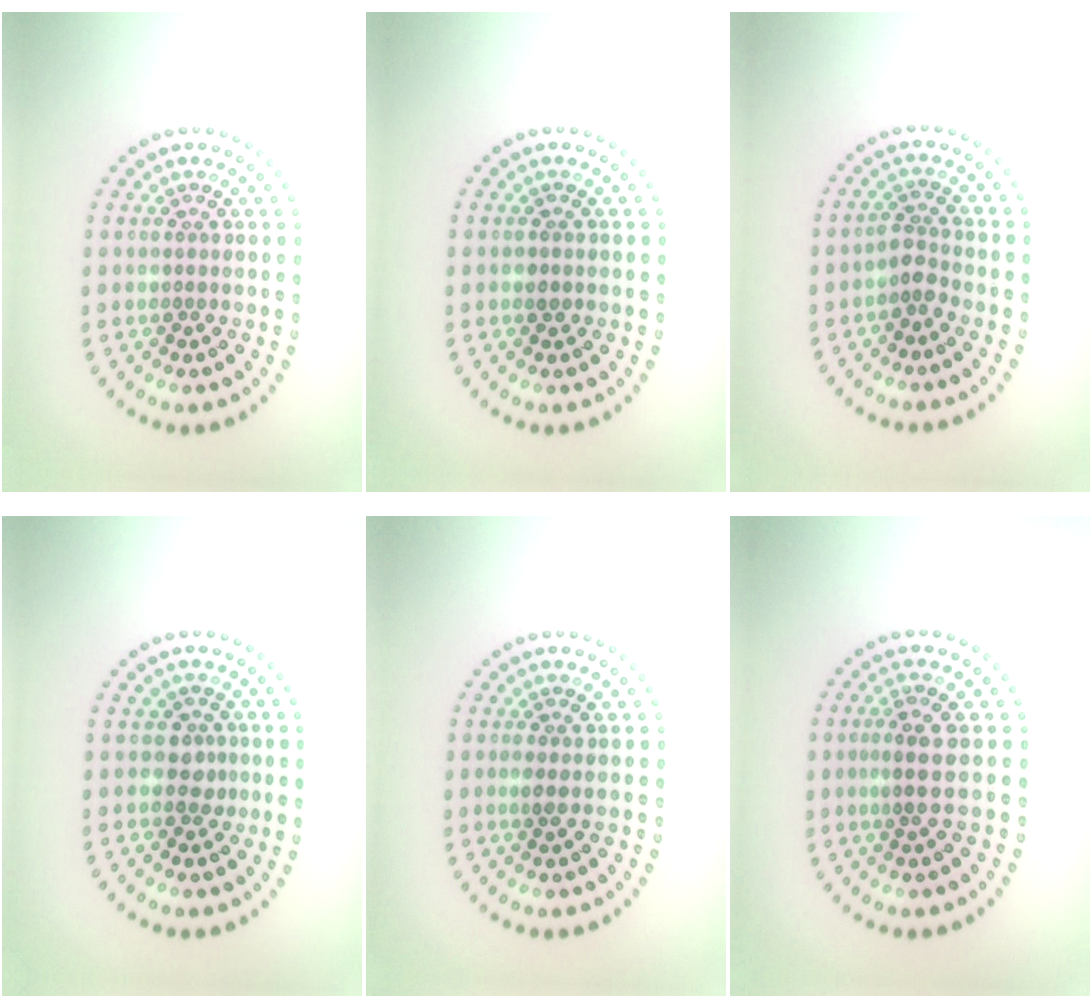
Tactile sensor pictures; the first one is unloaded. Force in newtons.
{"total": 0.8, "press": 0.8, "slide": 0.3}
{"total": 1.9, "press": 1.4, "slide": 1.3}
{"total": 1.5, "press": 1.3, "slide": 0.8}
{"total": 0.8, "press": 0.8, "slide": 0.2}
{"total": 2.5, "press": 2.2, "slide": 1.1}